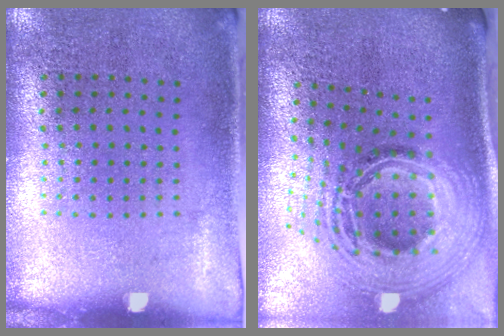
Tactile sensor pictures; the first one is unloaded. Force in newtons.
{"total": 2.7, "press": 1.8, "slide": 2.0}